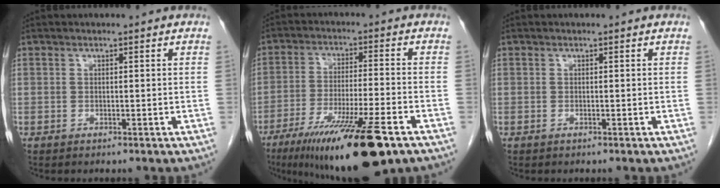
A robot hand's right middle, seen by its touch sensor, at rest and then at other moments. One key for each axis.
{"total": 17.7, "fx": -11.1, "fy": 1.7, "fz": 13.7, "tx": -0.208, "ty": -0.043, "tz": -0.182}
{"total": 0.0}